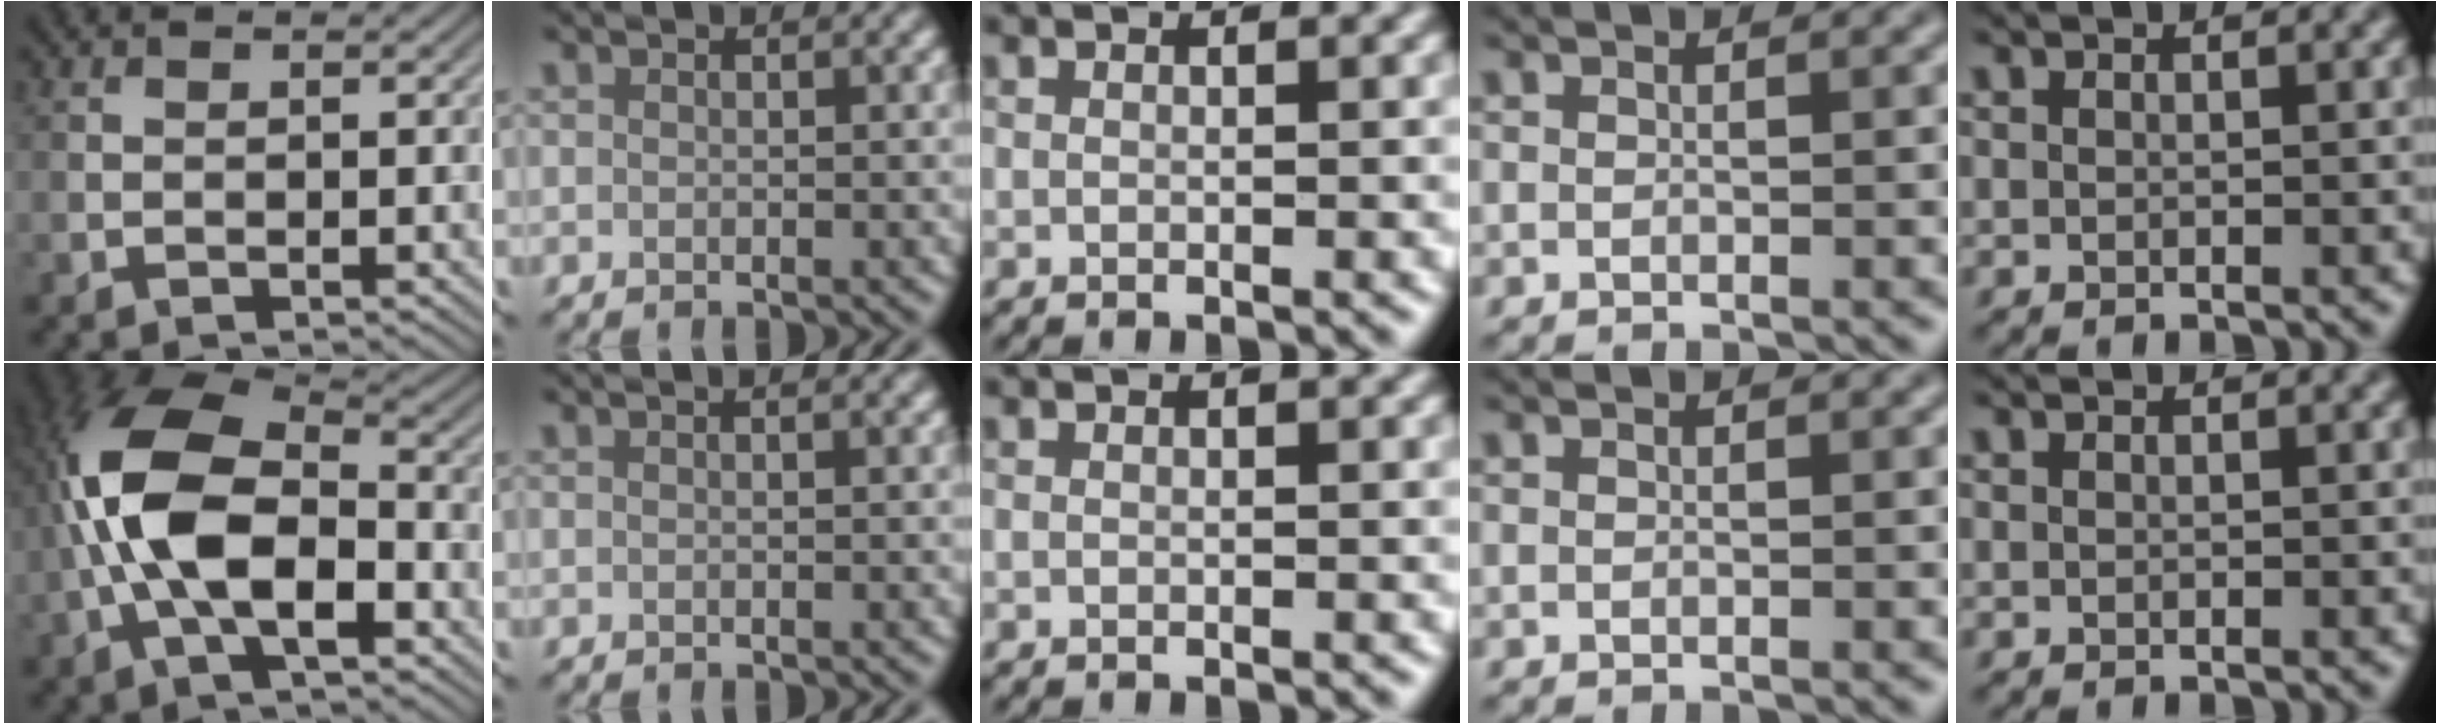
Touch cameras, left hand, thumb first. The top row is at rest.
{"thumb": {"total": 12.8, "force": [-2.5, 6.6, 10.7], "torque": [-0.227, 0.007, -0.062]}, "index": {"total": 0.8, "force": [0.3, 0.2, 0.7], "torque": [-0.011, 0.004, 0.000]}}